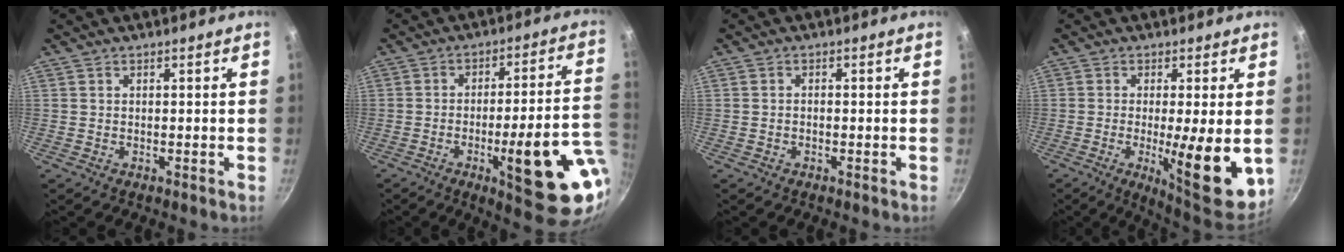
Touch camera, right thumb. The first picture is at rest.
{"total": 19.5, "force": [-6.1, 4.4, 18.0], "torque": [-0.217, 0.021, -0.077]}
{"total": 0.9, "force": [-0.4, 0.5, 0.5], "torque": [-0.015, 0.007, -0.009]}
{"total": 13.5, "force": [-1.8, 2.8, 13.1], "torque": [-0.182, -0.013, -0.020]}